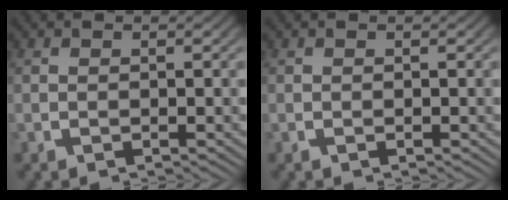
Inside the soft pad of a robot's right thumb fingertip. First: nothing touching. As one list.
[{"total": 0.0}]